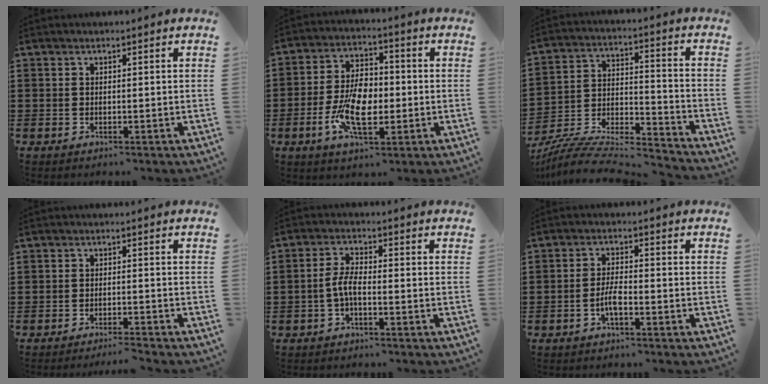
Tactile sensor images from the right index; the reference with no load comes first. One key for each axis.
{"total": 9.3, "fx": -1.9, "fy": 4.9, "fz": 7.7, "tx": -0.160, "ty": 0.006, "tz": -0.036}
{"total": 7.8, "fx": -7.3, "fy": 1.1, "fz": 2.5, "tx": -0.049, "ty": -0.005, "tz": -0.146}
{"total": 2.1, "fx": -2.1, "fy": -0.4, "fz": 0.2, "tx": -0.004, "ty": 0.001, "tz": -0.044}
{"total": 3.7, "fx": -1.3, "fy": 1.1, "fz": 3.3, "tx": -0.079, "ty": -0.002, "tz": -0.032}
{"total": 3.4, "fx": -1.5, "fy": 0.8, "fz": 3.0, "tx": -0.066, "ty": -0.002, "tz": -0.030}